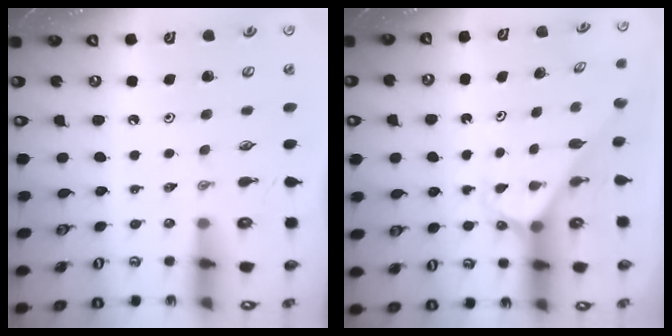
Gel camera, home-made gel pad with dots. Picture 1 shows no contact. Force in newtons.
{"total": 2.4, "press": 2.4, "slide": 0.2}